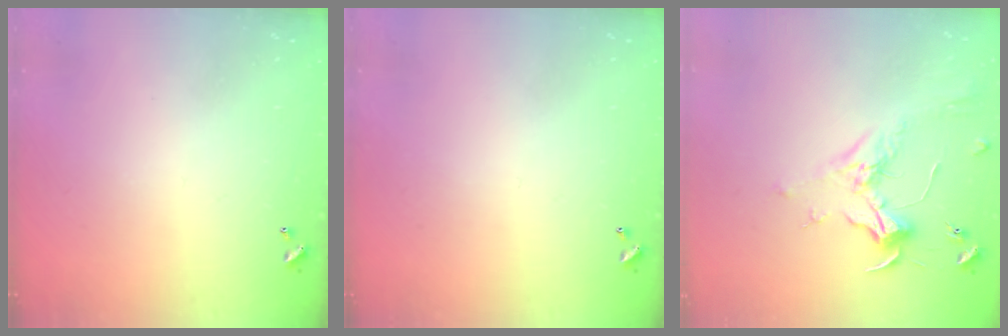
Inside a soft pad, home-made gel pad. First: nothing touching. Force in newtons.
{"total": 0.0}
{"total": 1.8, "press": 1.7, "slide": 0.7}